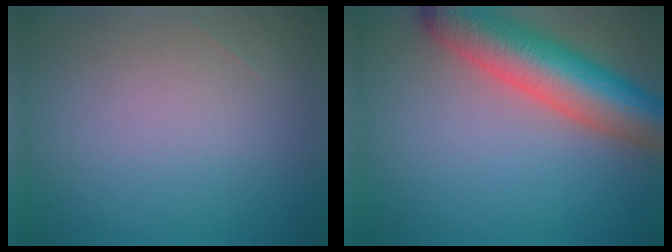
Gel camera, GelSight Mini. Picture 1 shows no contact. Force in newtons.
{"total": 9.1, "press": 9.1, "slide": 0.6}